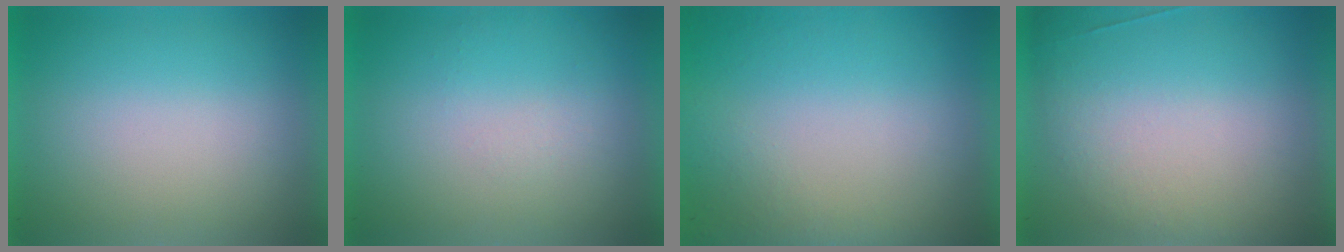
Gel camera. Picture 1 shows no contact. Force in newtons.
{"total": 1.0}
{"total": 8.2}
{"total": 2.6}